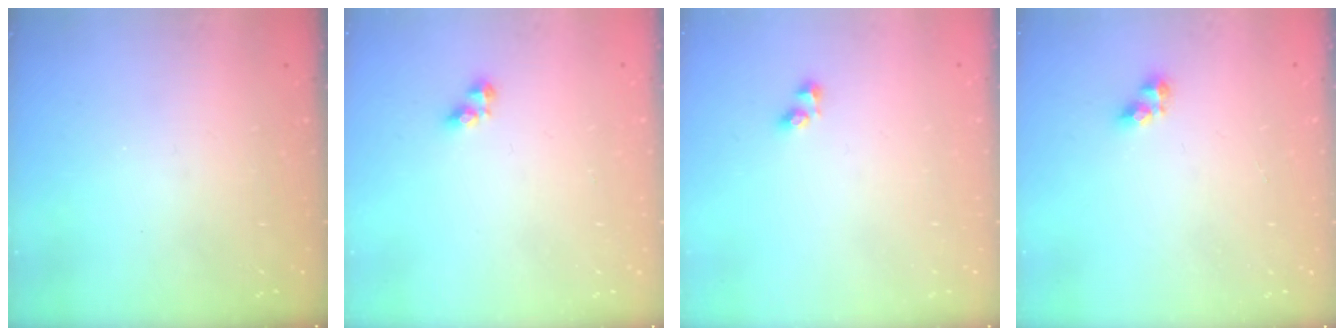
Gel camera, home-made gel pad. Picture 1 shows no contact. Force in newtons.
{"total": 4.7, "press": 4.7, "slide": 0.5}
{"total": 2.9, "press": 2.6, "slide": 1.3}
{"total": 5.5, "press": 5.5, "slide": 0.6}